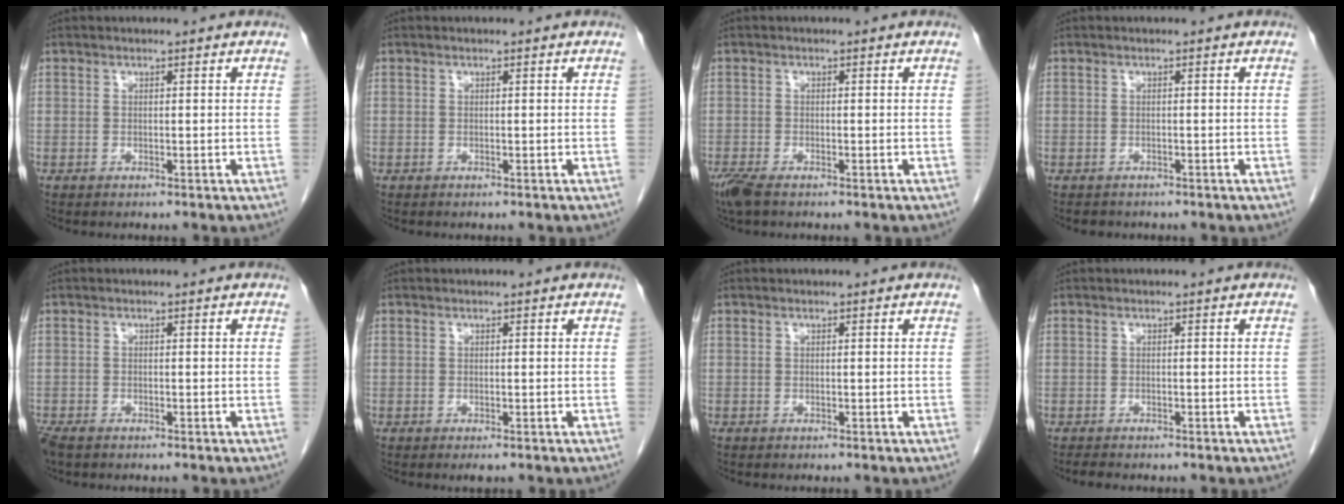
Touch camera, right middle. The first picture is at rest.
{"total": 0.0}
{"total": 2.9, "force": [-2.1, 0.7, 1.9], "torque": [-0.046, -0.010, -0.039]}
{"total": 1.9, "force": [-1.6, 1.0, 0.3], "torque": [-0.010, -0.001, -0.021]}
{"total": 2.9, "force": [-2.2, 1.2, 1.5], "torque": [-0.036, -0.009, -0.038]}
{"total": 0.8, "force": [-0.5, 0.0, 0.6], "torque": [-0.009, -0.005, -0.005]}
{"total": 0.0}
{"total": 1.5, "force": [-1.4, 0.4, 0.6], "torque": [-0.014, -0.004, -0.019]}